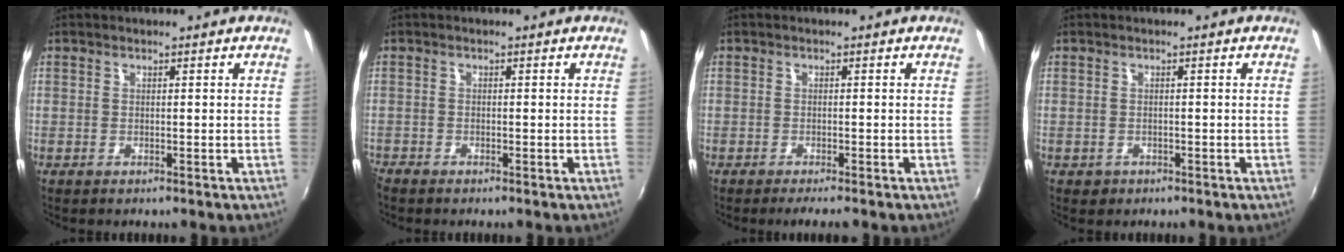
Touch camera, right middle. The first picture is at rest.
{"total": 1.7, "force": [-1.6, 0.5, 0.2], "torque": [-0.011, -0.007, -0.036]}
{"total": 2.0, "force": [-1.8, 0.1, 0.9], "torque": [-0.026, -0.007, -0.036]}
{"total": 1.6, "force": [-0.8, 1.4, 0.4], "torque": [-0.011, -0.003, -0.010]}